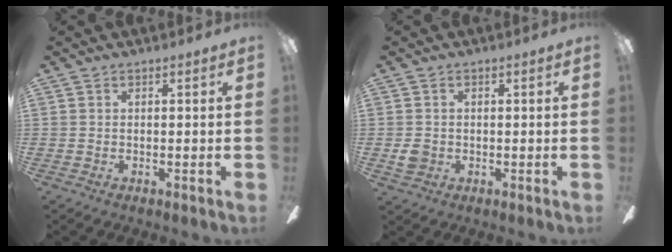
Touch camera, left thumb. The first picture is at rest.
{"total": 2.9, "force": [-0.1, 2.6, 1.4], "torque": [-0.016, 0.004, -0.004]}